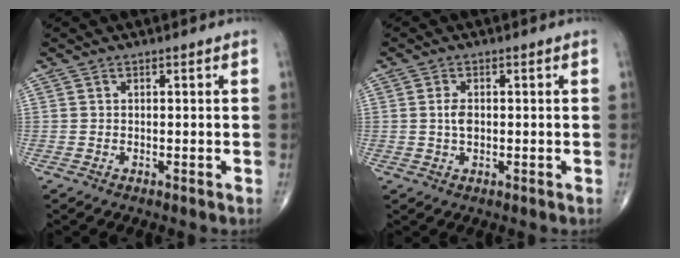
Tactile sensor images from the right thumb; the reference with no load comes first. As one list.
[{"total": 2.6, "force": [0.0, 1.5, 2.1], "torque": [-0.039, 0.000, -0.001]}]